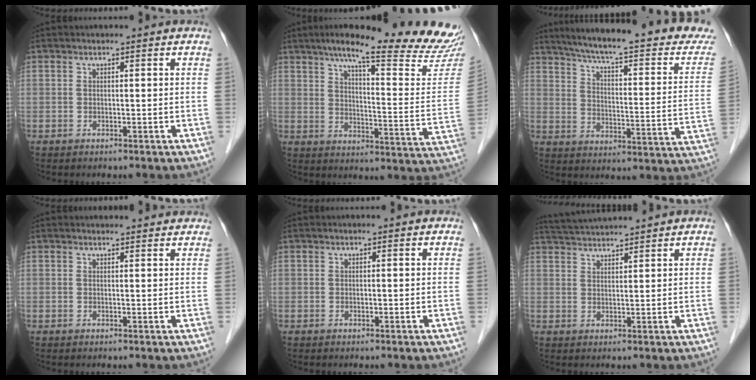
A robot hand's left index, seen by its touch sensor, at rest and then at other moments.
{"total": 24.2, "force": [20.9, 1.0, 12.1], "torque": [-0.170, -0.068, 0.259]}
{"total": 26.4, "force": [22.5, 2.6, 13.4], "torque": [-0.196, -0.050, 0.282]}
{"total": 4.9, "force": [4.7, 0.8, 0.9], "torque": [-0.011, 0.014, 0.045]}
{"total": 0.0}
{"total": 5.6, "force": [5.4, -1.0, 1.3], "torque": [-0.029, 0.025, 0.095]}